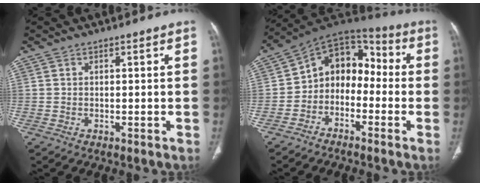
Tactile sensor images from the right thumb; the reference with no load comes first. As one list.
[{"total": 11.4, "force": [-2.3, 8.8, 6.9], "torque": [-0.068, 0.065, -0.059]}]